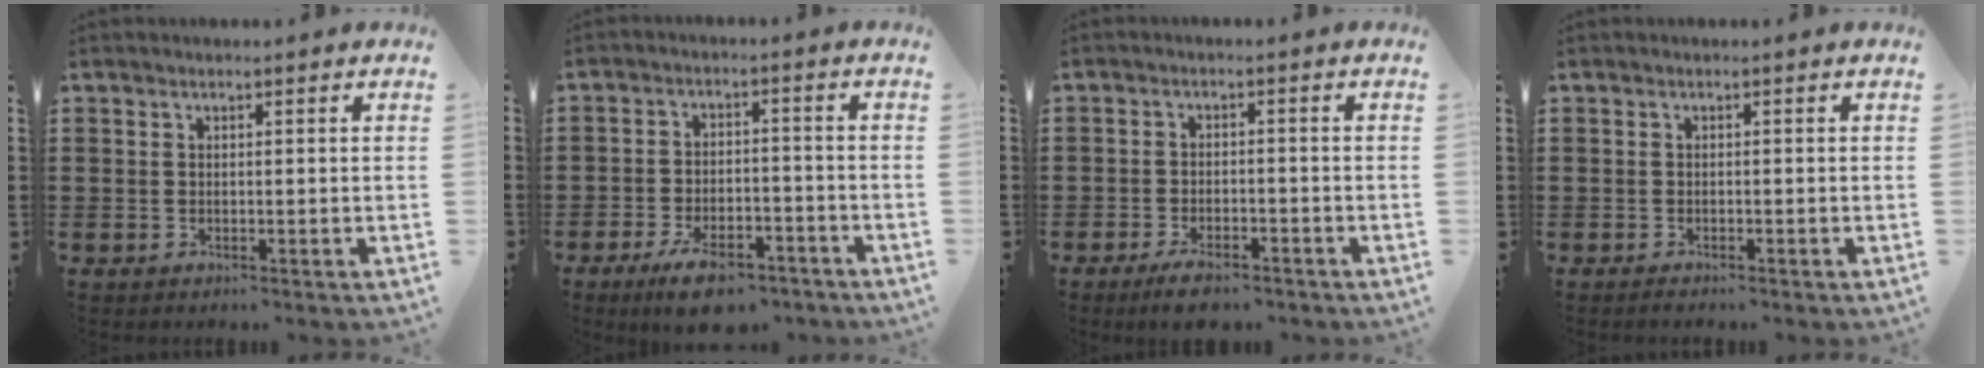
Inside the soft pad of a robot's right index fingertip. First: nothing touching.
{"total": 6.3, "force": [-4.8, 2.0, 3.5], "torque": [-0.065, 0.011, -0.087]}
{"total": 3.1, "force": [-2.8, 0.6, 1.2], "torque": [-0.022, 0.008, -0.055]}
{"total": 0.6, "force": [-0.6, 0.1, -0.1], "torque": [0.000, 0.000, -0.012]}